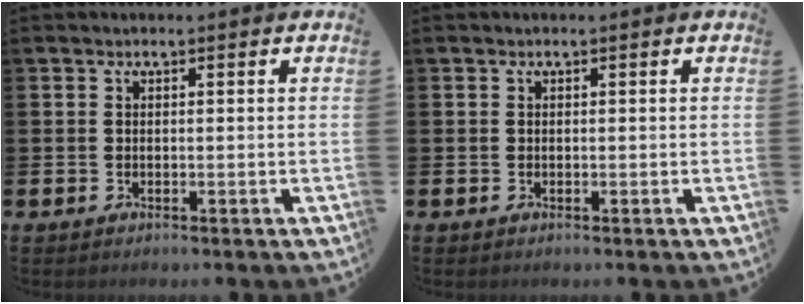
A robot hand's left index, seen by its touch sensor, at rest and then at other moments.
{"total": 0.0}